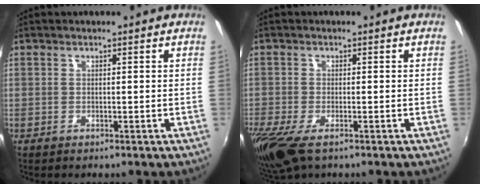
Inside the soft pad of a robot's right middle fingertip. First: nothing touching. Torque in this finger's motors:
{"motor_torque": [1.10, -1.04, 0.43, 0.17]}